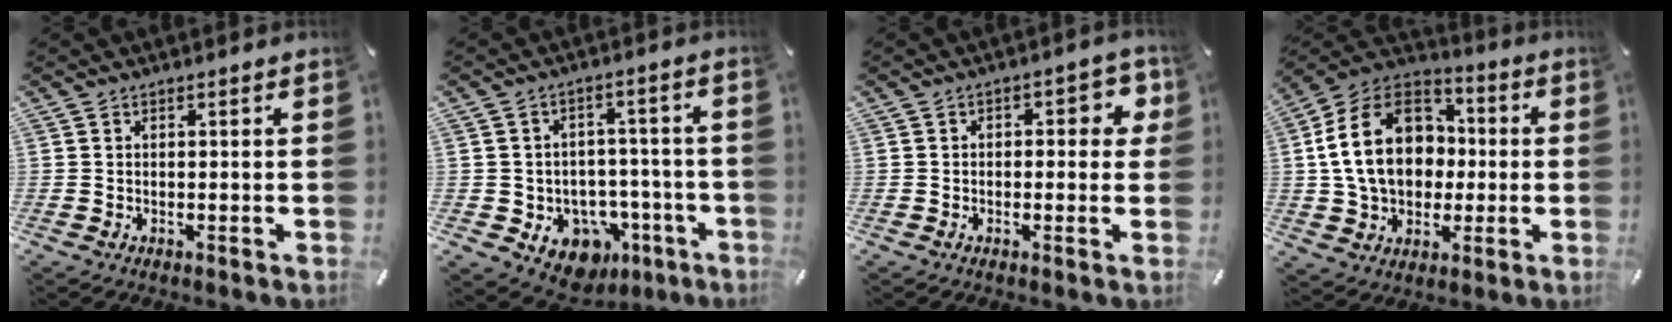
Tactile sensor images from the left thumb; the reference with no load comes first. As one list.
[{"total": 9.2, "force": [-3.8, 7.8, 2.9], "torque": [-0.026, 0.017, -0.052]}, {"total": 5.3, "force": [0.4, 3.1, 4.3], "torque": [-0.050, 0.006, -0.003]}, {"total": 20.4, "force": [0.8, 16.1, 12.5], "torque": [-0.261, 0.017, 0.016]}]